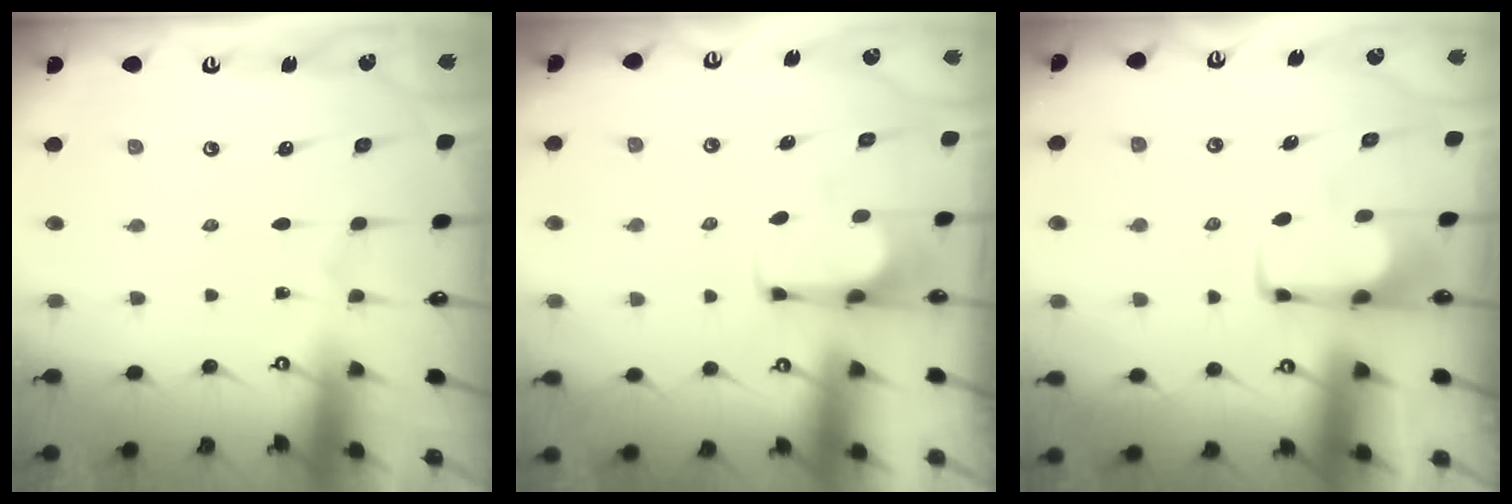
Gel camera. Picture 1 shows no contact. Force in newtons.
{"total": 4.0, "press": 3.9, "slide": 0.8}
{"total": 1.9, "press": 1.9, "slide": 0.4}